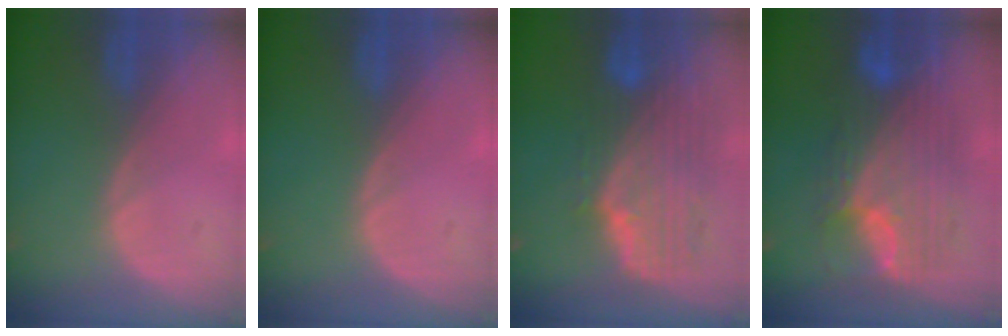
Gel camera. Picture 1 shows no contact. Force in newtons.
{"total": 0.0}
{"total": 10.3, "press": 9.0, "slide": 5.1}
{"total": 11.5, "press": 11.5, "slide": 1.1}